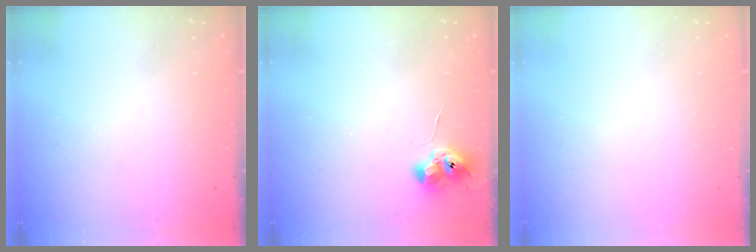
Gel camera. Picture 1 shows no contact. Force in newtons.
{"total": 8.0, "press": 7.9, "slide": 0.8}
{"total": 0.0}